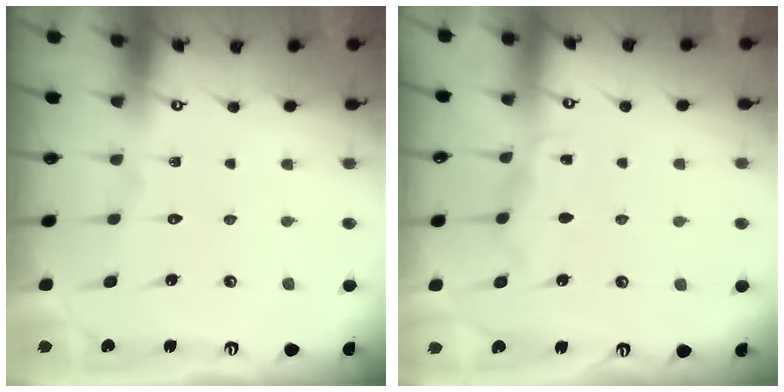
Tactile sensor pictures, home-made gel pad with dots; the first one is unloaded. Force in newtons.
{"total": 5.1, "press": 5.1, "slide": 0.5}